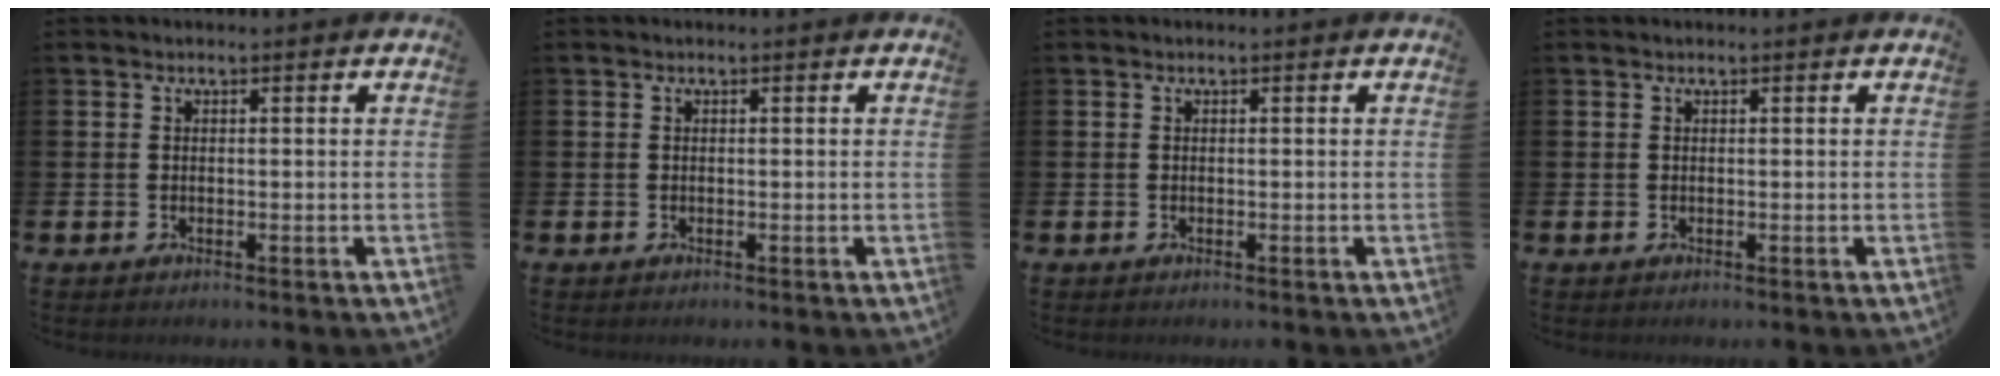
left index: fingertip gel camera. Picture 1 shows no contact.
{"total": 0.0}
{"total": 0.0}
{"total": 0.0}